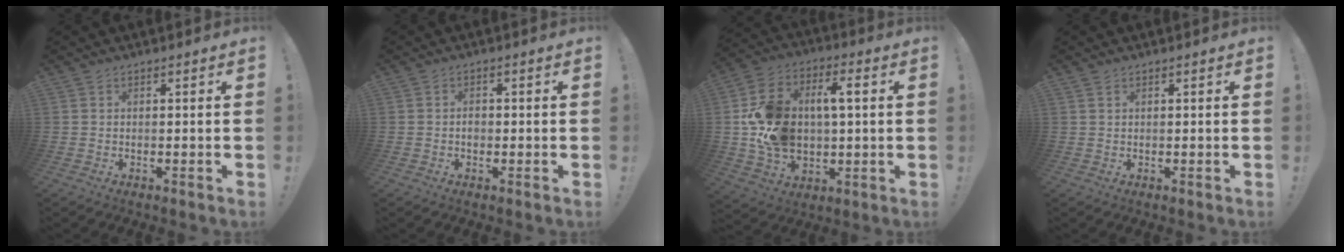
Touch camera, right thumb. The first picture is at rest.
{"total": 1.7, "force": [-0.8, 1.3, 0.8], "torque": [-0.005, 0.002, -0.017]}
{"total": 17.1, "force": [1.9, 11.9, 12.1], "torque": [-0.213, 0.002, 0.037]}
{"total": 0.7, "force": [0.6, 0.3, 0.3], "torque": [-0.005, -0.001, 0.012]}